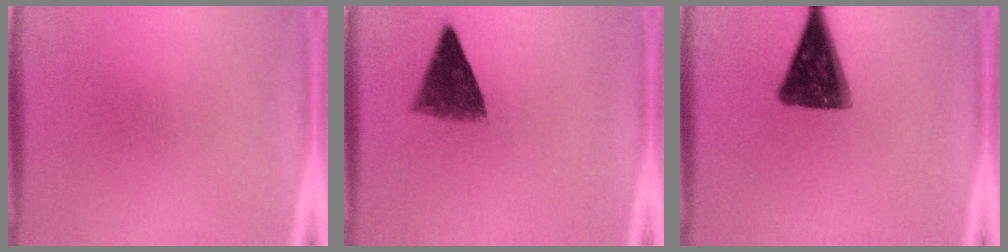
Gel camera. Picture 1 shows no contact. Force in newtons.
{"total": 7.1}
{"total": 13.0}